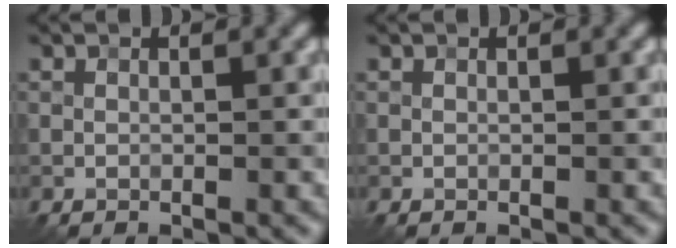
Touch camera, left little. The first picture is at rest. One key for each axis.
{"total": 0.0}